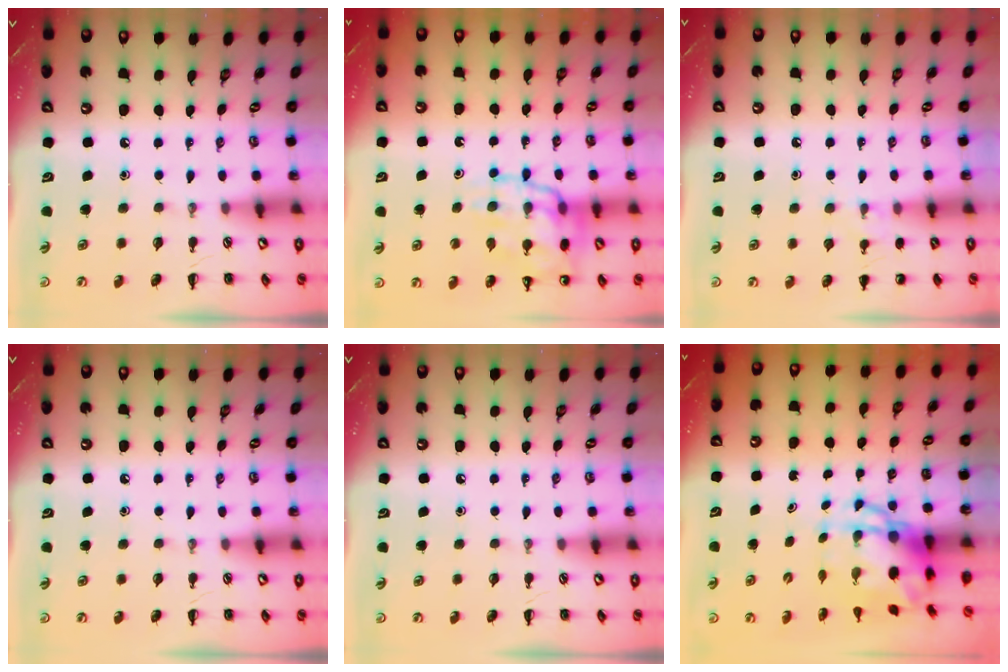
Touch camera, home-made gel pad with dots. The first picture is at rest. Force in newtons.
{"total": 18.7, "press": 18.4, "slide": 3.4}
{"total": 7.4, "press": 7.0, "slide": 2.1}
{"total": 0.0}
{"total": 0.0}
{"total": 5.7, "press": 5.5, "slide": 1.4}